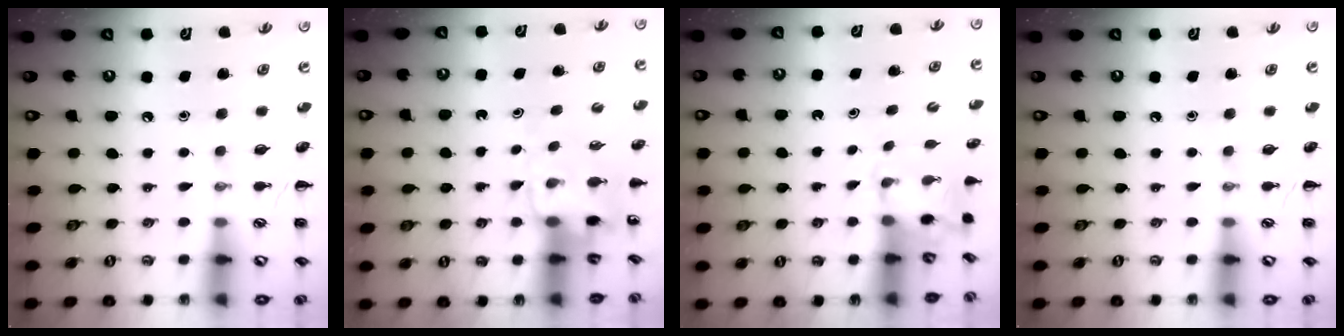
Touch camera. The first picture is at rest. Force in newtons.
{"total": 4.7, "press": 4.7, "slide": 0.3}
{"total": 1.7, "press": 1.5, "slide": 0.6}
{"total": 0.0}